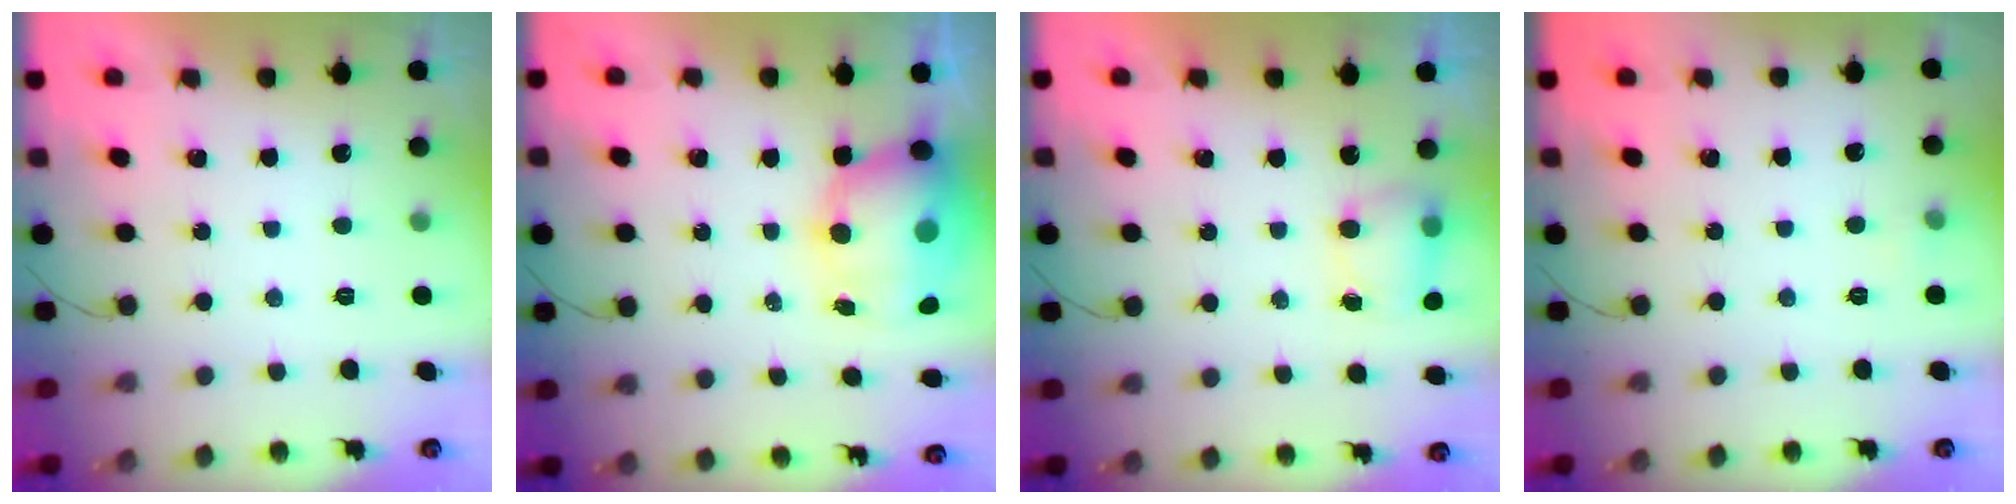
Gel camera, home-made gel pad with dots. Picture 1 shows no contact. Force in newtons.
{"total": 11.0, "press": 10.9, "slide": 1.9}
{"total": 5.8, "press": 5.8, "slide": 0.6}
{"total": 3.7, "press": 3.5, "slide": 1.2}